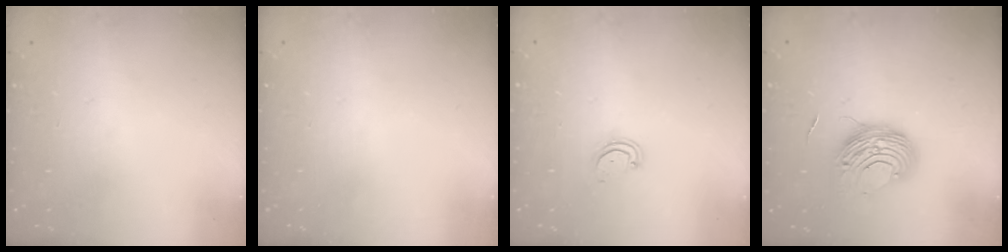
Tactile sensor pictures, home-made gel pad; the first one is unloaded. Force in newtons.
{"total": 0.0}
{"total": 3.0, "press": 3.0, "slide": 0.2}
{"total": 9.7, "press": 9.6, "slide": 0.6}